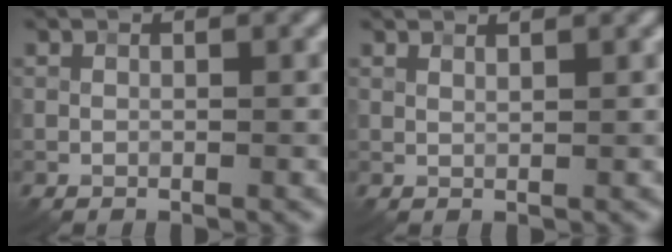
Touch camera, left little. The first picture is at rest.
{"total": 1.3, "force": [1.2, 0.3, 0.6], "torque": [-0.008, -0.002, 0.013]}